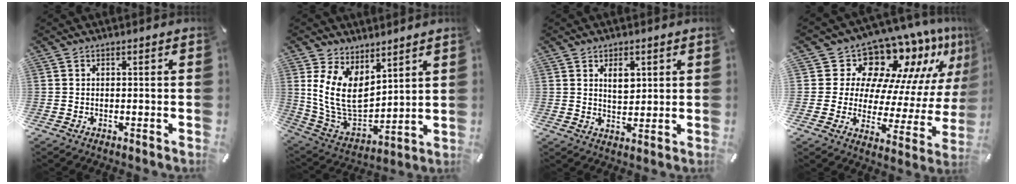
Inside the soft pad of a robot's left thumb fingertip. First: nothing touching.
{"total": 12.2, "force": [4.8, 8.4, 7.4], "torque": [-0.171, -0.044, 0.097]}
{"total": 5.0, "force": [2.1, 3.2, 3.2], "torque": [-0.040, -0.006, 0.032]}
{"total": 14.6, "force": [12.1, 7.0, 4.2], "torque": [-0.066, -0.129, 0.201]}